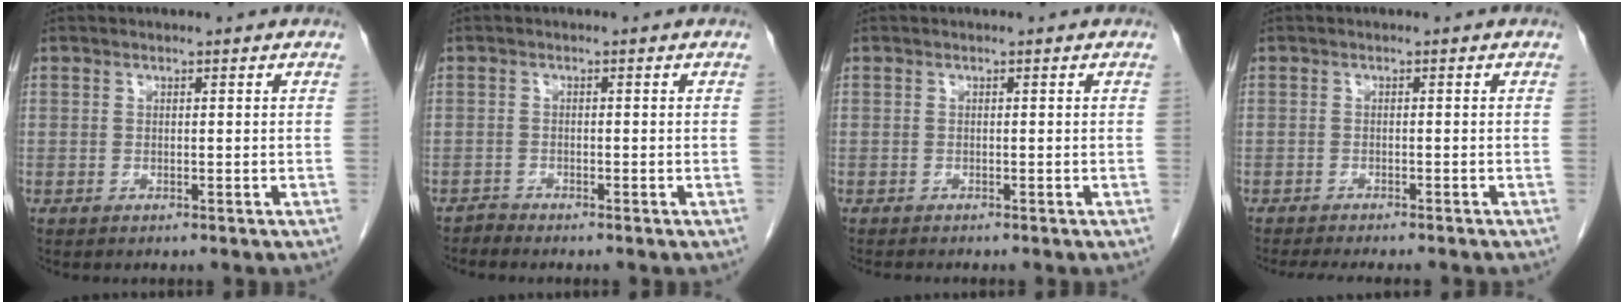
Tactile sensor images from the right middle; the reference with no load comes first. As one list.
[{"total": 1.0, "force": [-0.9, -0.1, -0.4], "torque": [0.009, -0.006, -0.018]}, {"total": 1.1, "force": [-1.0, 0.0, 0.4], "torque": [-0.008, -0.002, -0.015]}, {"total": 8.3, "force": [-7.2, 1.4, 3.7], "torque": [-0.046, -0.010, -0.098]}]